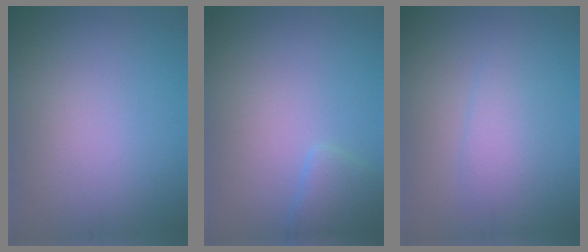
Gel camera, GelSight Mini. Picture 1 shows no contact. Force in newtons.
{"total": 2.0, "press": 2.0, "slide": 0.1}
{"total": 2.0, "press": 1.9, "slide": 0.1}